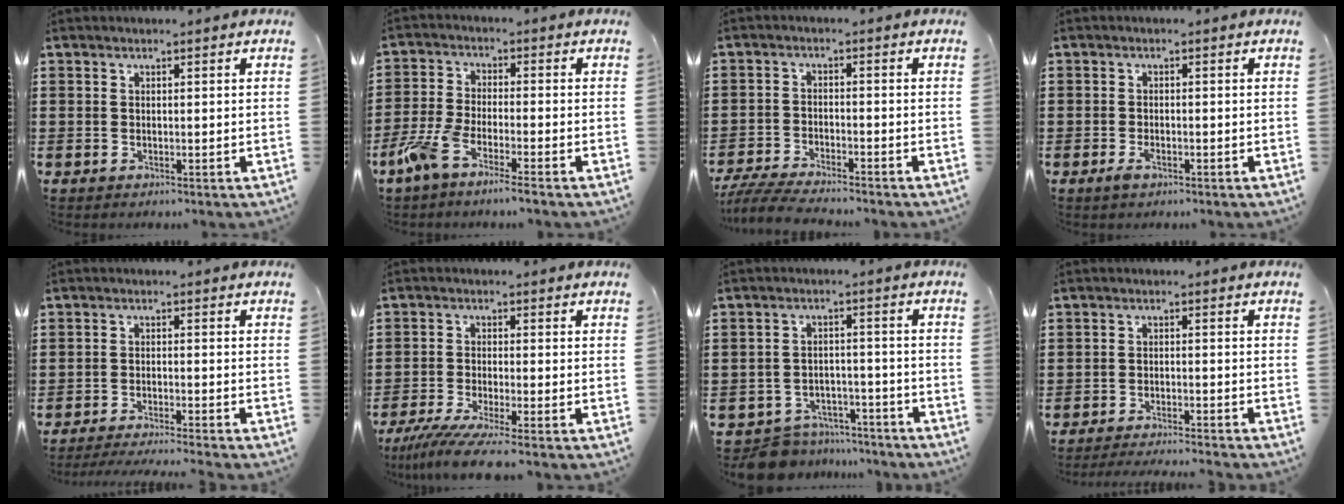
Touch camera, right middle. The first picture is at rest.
{"total": 5.4, "force": [-4.1, 0.3, 3.5], "torque": [-0.094, -0.017, -0.082]}
{"total": 4.8, "force": [-4.6, 0.2, 1.5], "torque": [-0.044, -0.012, -0.095]}
{"total": 1.7, "force": [-0.9, 0.6, 1.3], "torque": [-0.033, -0.005, -0.019]}
{"total": 2.6, "force": [-2.5, -0.4, 0.8], "torque": [-0.014, -0.001, -0.050]}
{"total": 5.0, "force": [-4.0, -0.4, 3.0], "torque": [-0.070, -0.025, -0.079]}
{"total": 6.4, "force": [-6.2, 1.4, 0.6], "torque": [-0.019, 0.015, -0.127]}
{"total": 2.5, "force": [-2.4, -0.3, 0.4], "torque": [-0.009, 0.000, -0.050]}